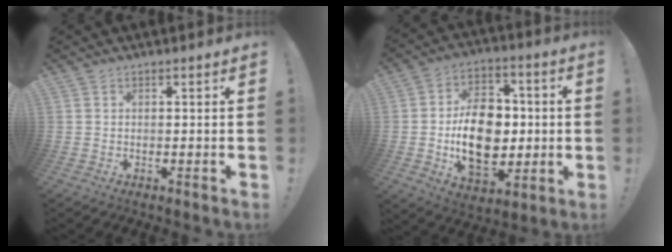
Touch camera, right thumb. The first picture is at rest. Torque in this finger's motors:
{"motor_torque": [0.43, 0.32, 0.53, 0.41, 0.36]}